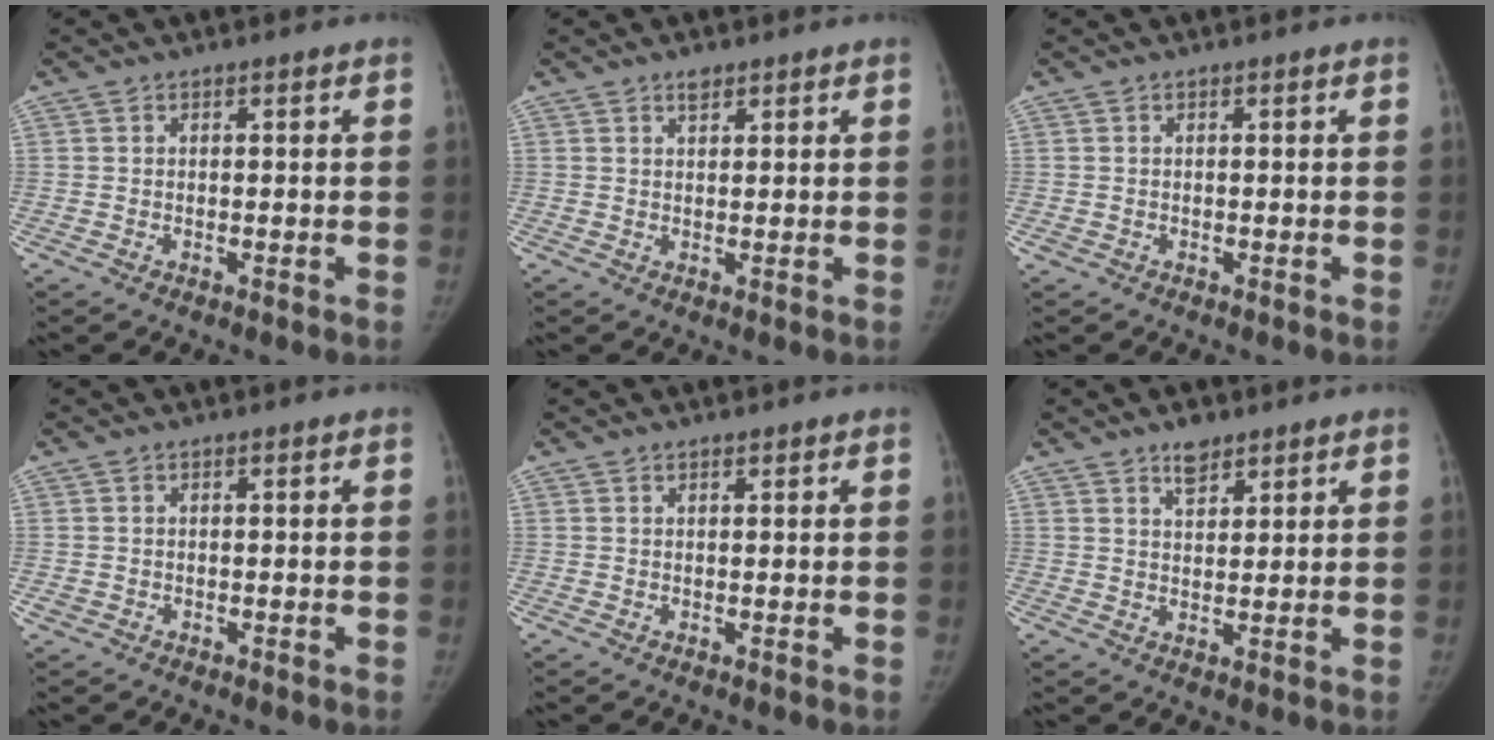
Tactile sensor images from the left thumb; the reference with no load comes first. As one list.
[{"total": 1.8, "force": [1.3, 0.9, 0.9], "torque": [-0.006, -0.008, 0.020]}, {"total": 0.5, "force": [-0.2, 0.5, 0.1], "torque": [-0.005, 0.002, -0.004]}, {"total": 0.8, "force": [-0.2, 0.7, 0.2], "torque": [-0.001, 0.002, -0.002]}, {"total": 0.7, "force": [0.6, 0.3, 0.3], "torque": [-0.006, -0.004, 0.009]}, {"total": 4.1, "force": [3.0, 2.0, 2.0], "torque": [-0.016, -0.021, 0.052]}]